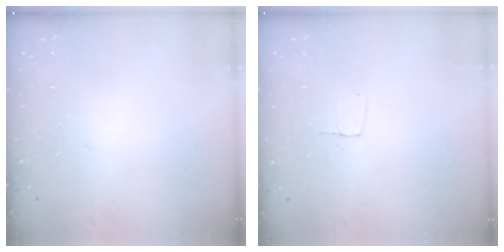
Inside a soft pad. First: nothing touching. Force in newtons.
{"total": 3.7, "press": 3.7, "slide": 0.1}